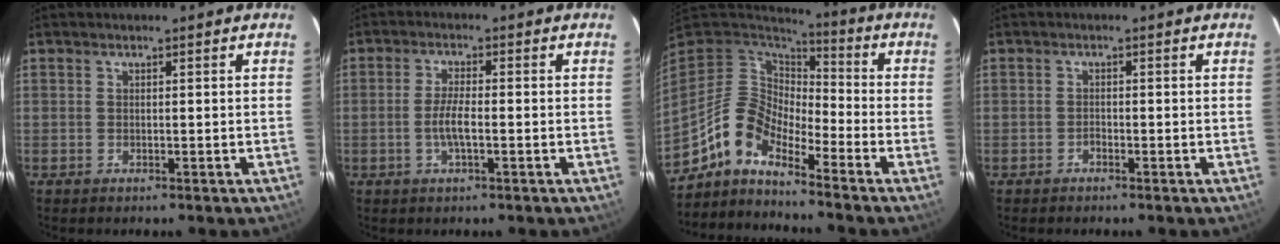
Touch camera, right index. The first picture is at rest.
{"total": 4.2, "force": [-1.2, 0.8, 3.9], "torque": [-0.079, -0.001, -0.024]}
{"total": 9.0, "force": [-7.2, 3.5, 4.2], "torque": [-0.078, 0.016, -0.154]}
{"total": 0.8, "force": [-0.7, 0.3, 0.1], "torque": [-0.002, 0.001, -0.016]}